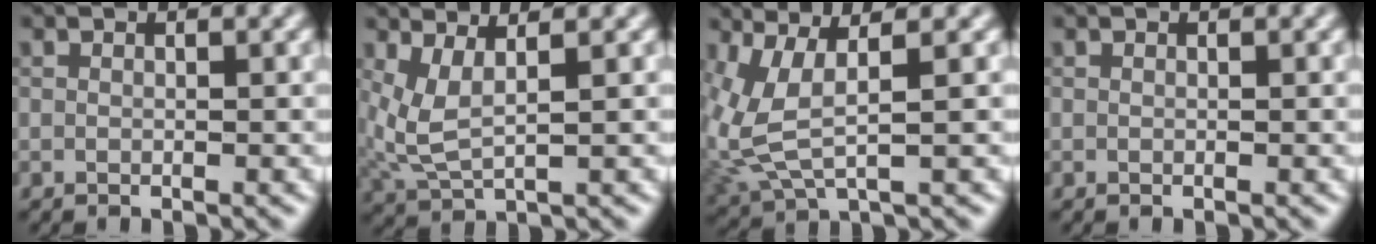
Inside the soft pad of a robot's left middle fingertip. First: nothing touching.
{"total": 3.5, "force": [1.4, 1.1, 3.0], "torque": [-0.082, -0.008, 0.035]}
{"total": 5.3, "force": [0.9, 2.2, 4.8], "torque": [-0.139, -0.010, 0.028]}
{"total": 0.0}